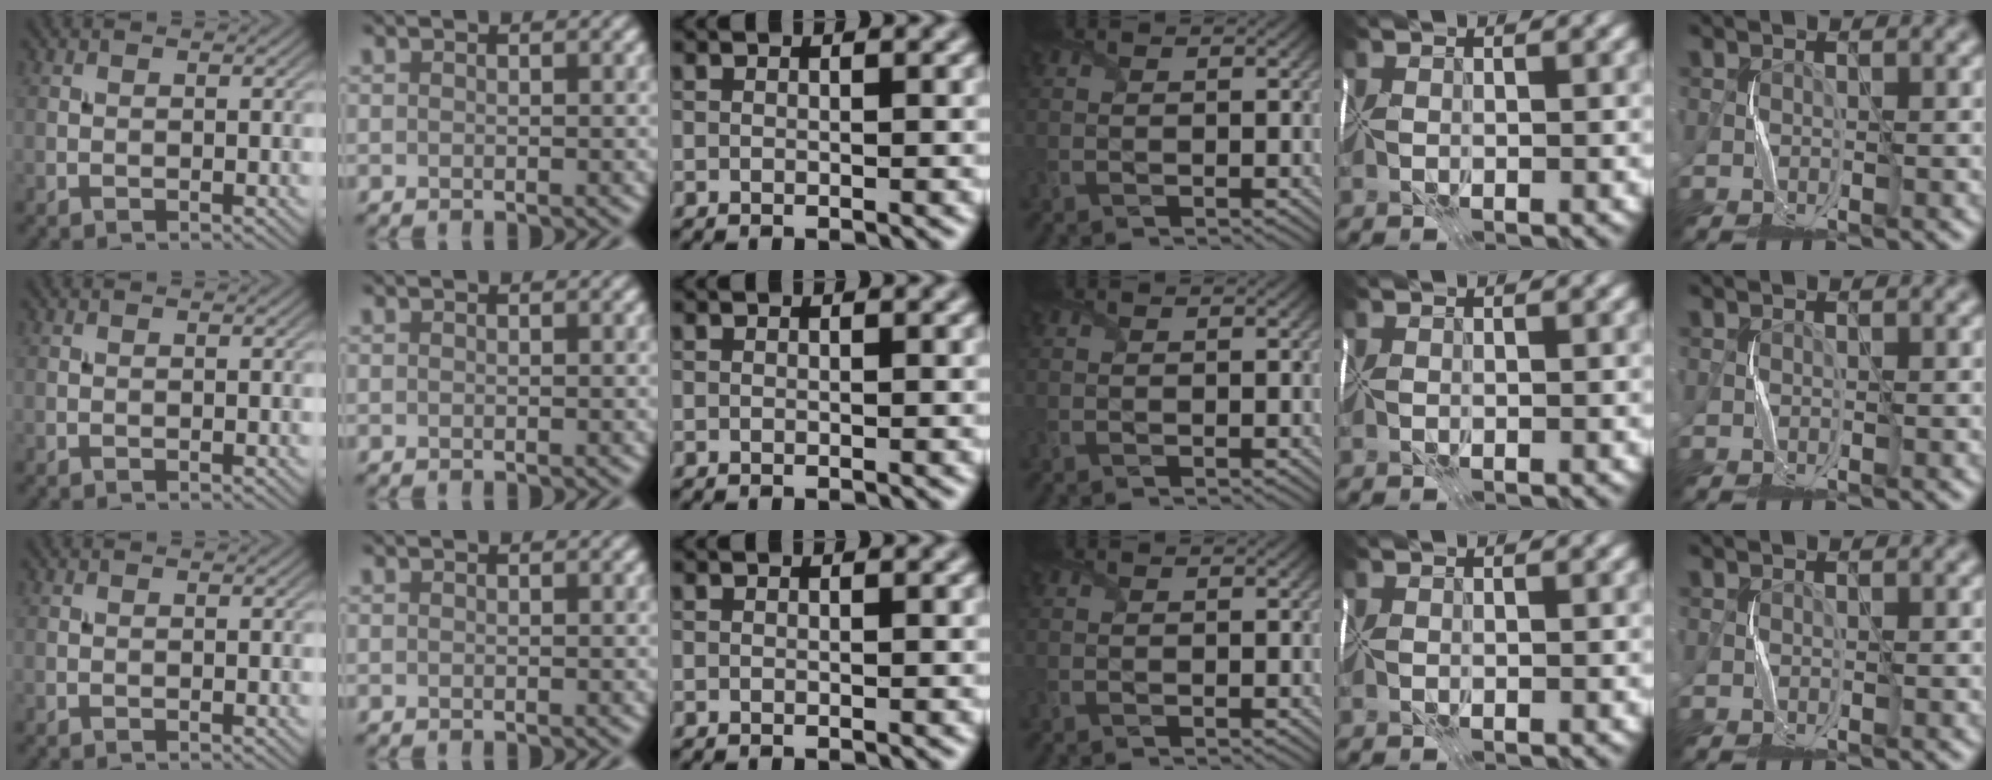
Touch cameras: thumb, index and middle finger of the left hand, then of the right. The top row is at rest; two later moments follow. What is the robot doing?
{"motion": "fold", "object": "shipping label"}